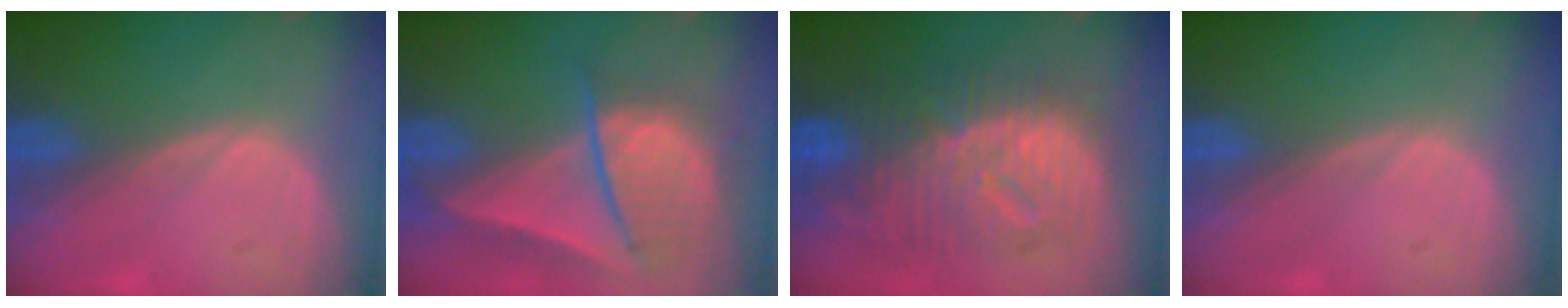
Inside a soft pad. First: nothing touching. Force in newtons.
{"total": 9.2, "press": 8.0, "slide": 4.6}
{"total": 12.1, "press": 12.0, "slide": 1.2}
{"total": 0.0}